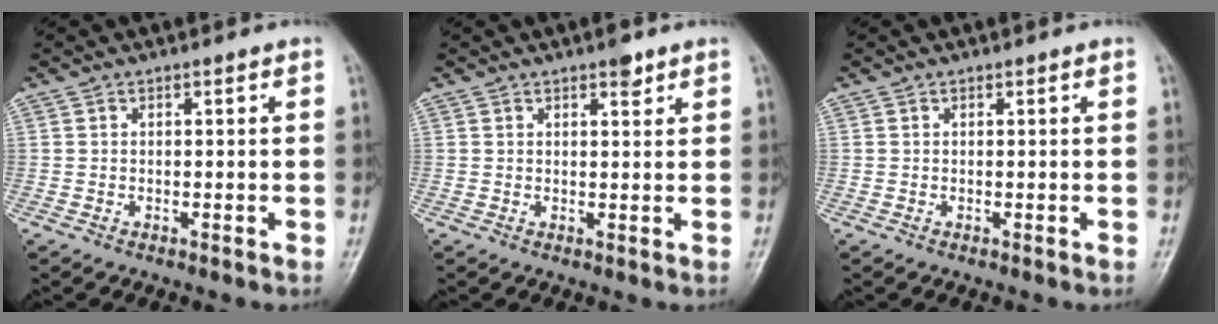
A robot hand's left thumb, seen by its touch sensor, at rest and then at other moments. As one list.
[{"total": 2.3, "force": [1.6, 0.9, 1.4], "torque": [-0.013, -0.009, 0.022]}, {"total": 0.0}]